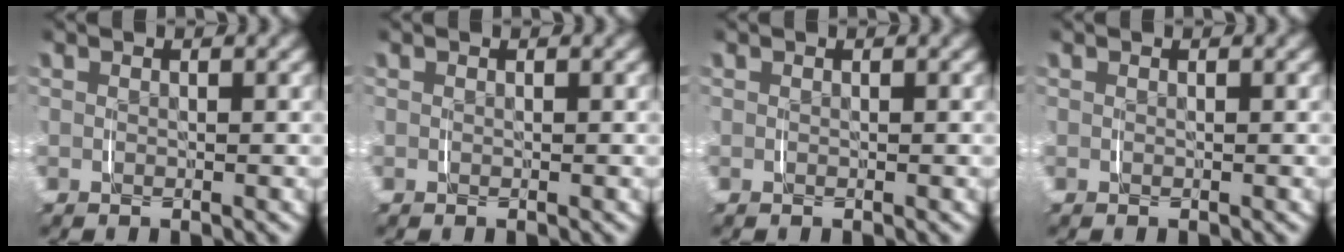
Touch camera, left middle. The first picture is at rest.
{"total": 0.0}
{"total": 0.0}
{"total": 0.0}